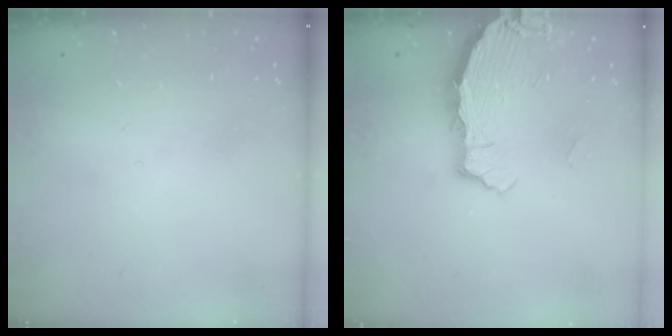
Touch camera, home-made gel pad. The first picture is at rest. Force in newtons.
{"total": 3.3, "press": 3.2, "slide": 0.4}